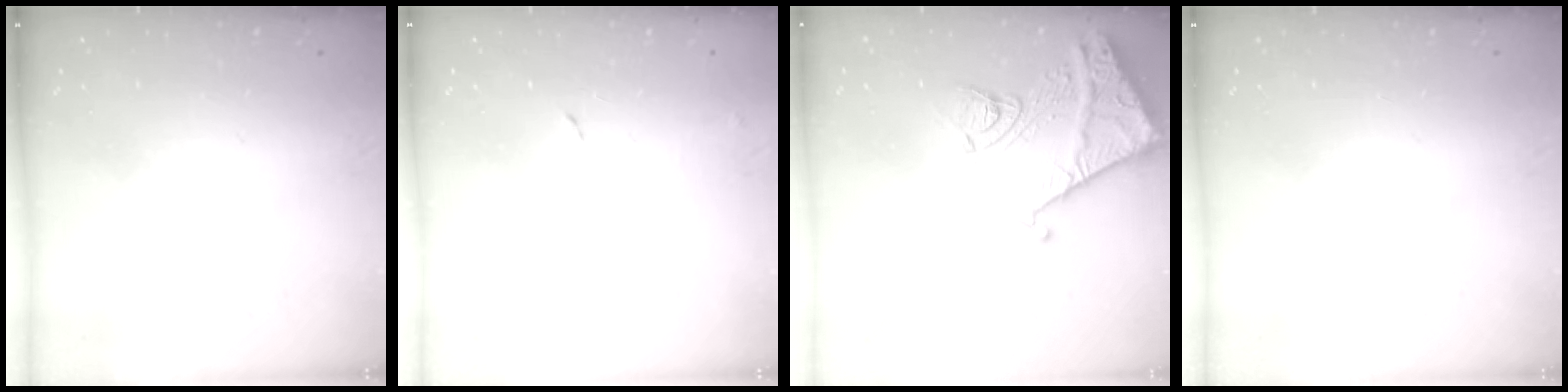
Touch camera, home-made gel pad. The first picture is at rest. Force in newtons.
{"total": 4.1, "press": 4.1, "slide": 0.7}
{"total": 17.2, "press": 17.1, "slide": 2.0}
{"total": 0.0}